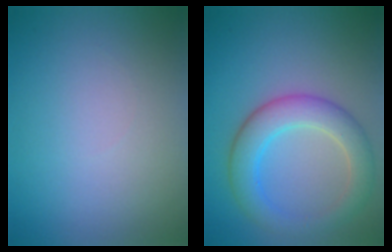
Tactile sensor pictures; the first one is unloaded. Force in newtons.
{"total": 5.5, "press": 5.5, "slide": 0.2}